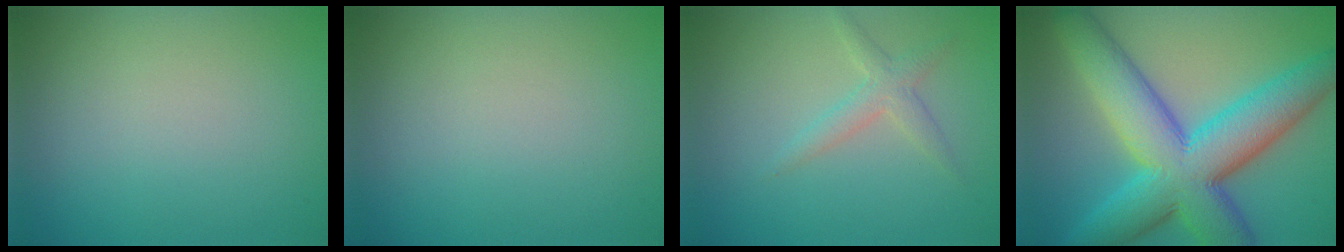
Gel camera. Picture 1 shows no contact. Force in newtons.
{"total": 0.0}
{"total": 2.0, "press": 2.0, "slide": 0.0}
{"total": 12.7, "press": 12.7, "slide": 0.2}